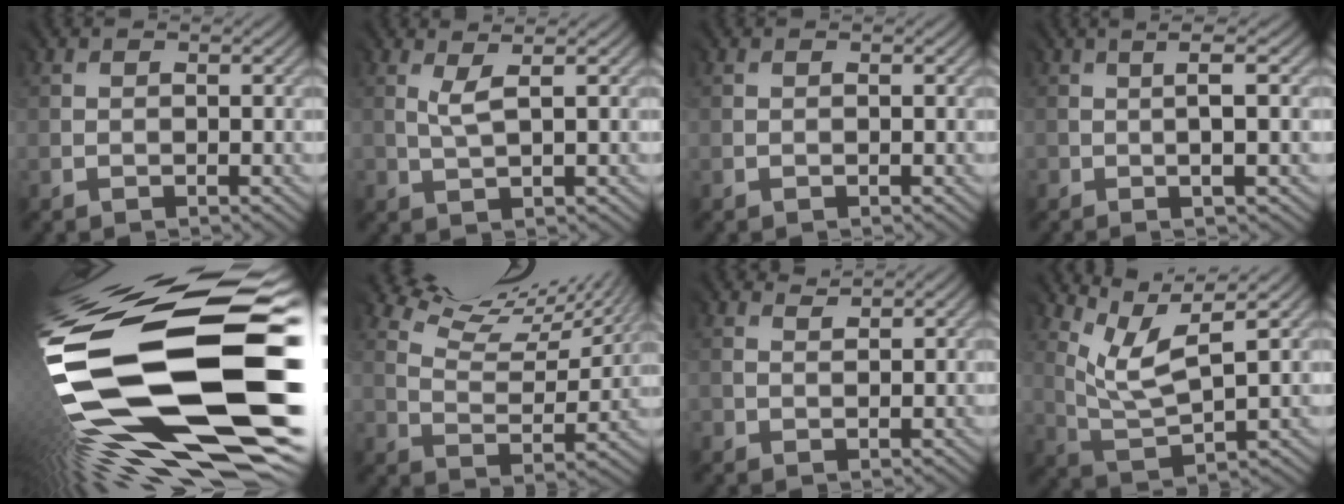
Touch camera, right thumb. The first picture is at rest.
{"total": 1.6, "force": [0.9, 0.1, 1.3], "torque": [-0.040, 0.002, 0.021]}
{"total": 0.0}
{"total": 1.9, "force": [-0.2, -0.4, 1.8], "torque": [-0.033, 0.006, -0.005]}
{"total": 19.0, "force": [-2.9, 9.1, 16.4], "torque": [-0.360, -0.079, -0.031]}
{"total": 12.4, "force": [10.6, 2.6, 5.8], "torque": [-0.123, 0.009, 0.150]}
{"total": 1.4, "force": [1.3, 0.4, 0.2], "torque": [-0.009, 0.003, 0.024]}
{"total": 6.7, "force": [4.6, 1.5, 4.6], "torque": [-0.104, -0.002, 0.095]}